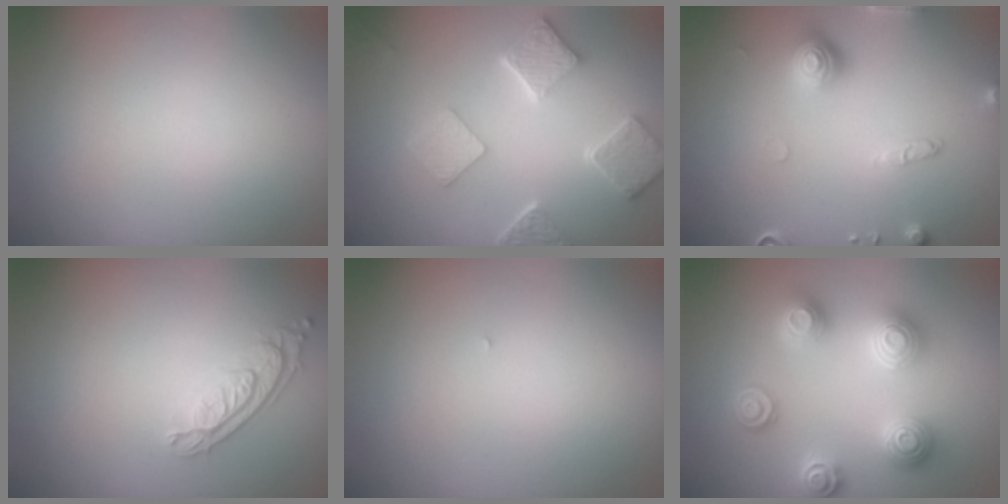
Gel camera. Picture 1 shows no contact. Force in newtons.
{"total": 5.4, "press": 4.4, "slide": 3.2}
{"total": 3.2, "press": 2.8, "slide": 1.4}
{"total": 3.0, "press": 2.3, "slide": 1.9}
{"total": 0.0}
{"total": 4.8, "press": 4.8, "slide": 0.6}